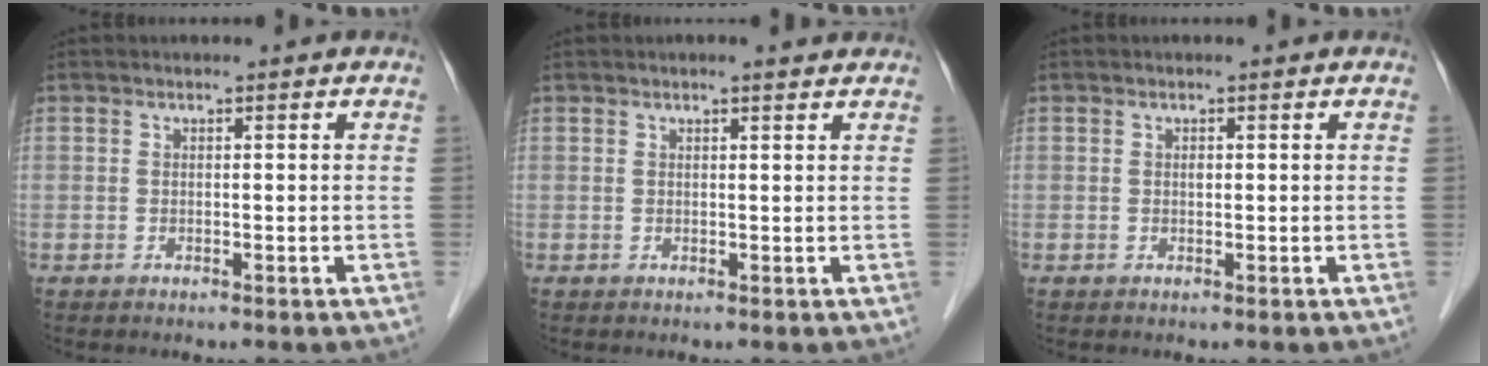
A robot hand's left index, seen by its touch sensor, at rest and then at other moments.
{"total": 2.3, "force": [2.0, 0.4, 1.2], "torque": [-0.019, 0.016, 0.025]}
{"total": 0.0}